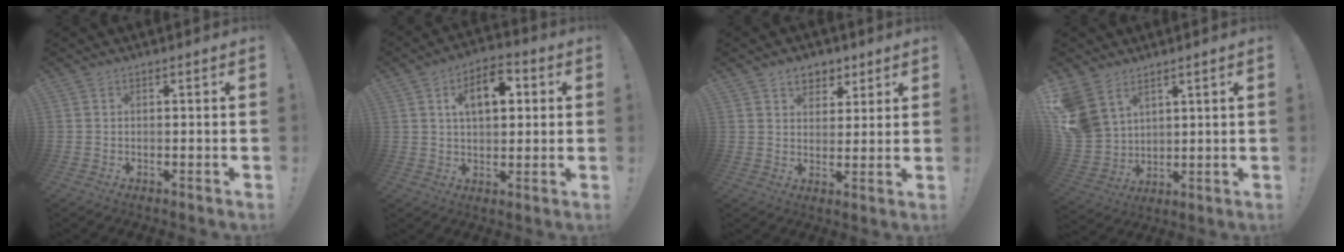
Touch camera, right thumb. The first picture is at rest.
{"total": 10.4, "force": [2.8, 6.1, 7.9], "torque": [-0.111, 0.006, 0.045]}
{"total": 6.8, "force": [4.2, 5.1, 1.6], "torque": [-0.007, -0.029, 0.077]}
{"total": 10.3, "force": [6.5, 6.8, 4.1], "torque": [-0.089, -0.045, 0.137]}